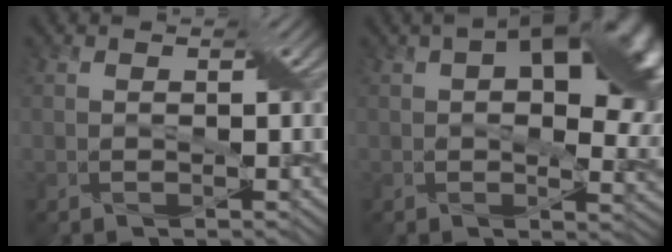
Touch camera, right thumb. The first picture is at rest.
{"total": 15.4, "force": [4.8, 8.7, 11.8], "torque": [-0.137, 0.008, 0.074]}